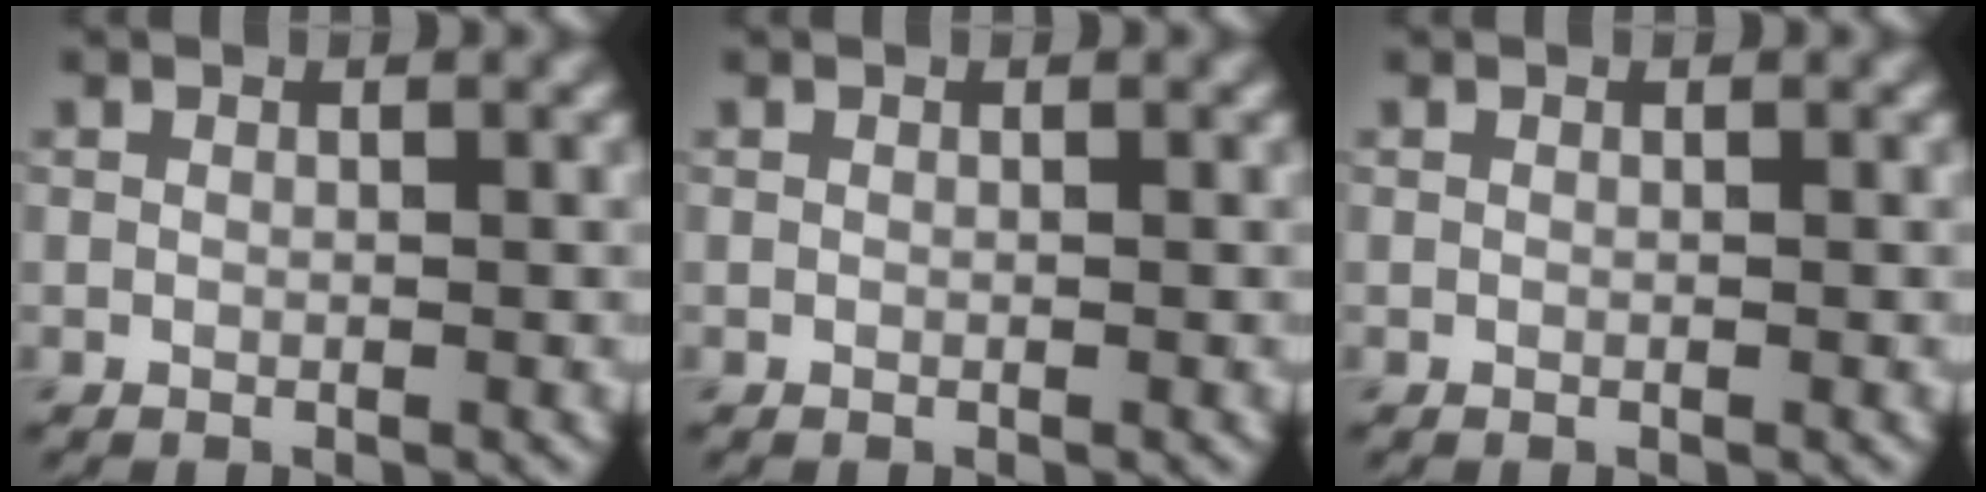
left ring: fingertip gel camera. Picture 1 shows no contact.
{"total": 0.0}
{"total": 0.0}